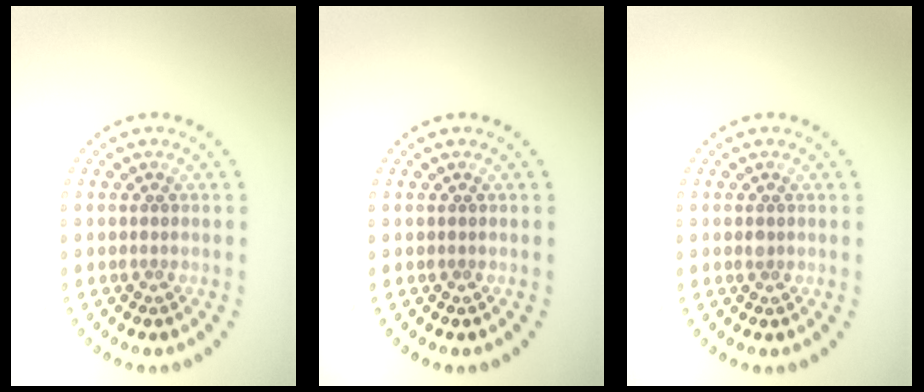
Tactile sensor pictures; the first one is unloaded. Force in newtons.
{"total": 0.0}
{"total": 0.6, "press": 0.6, "slide": 0.1}